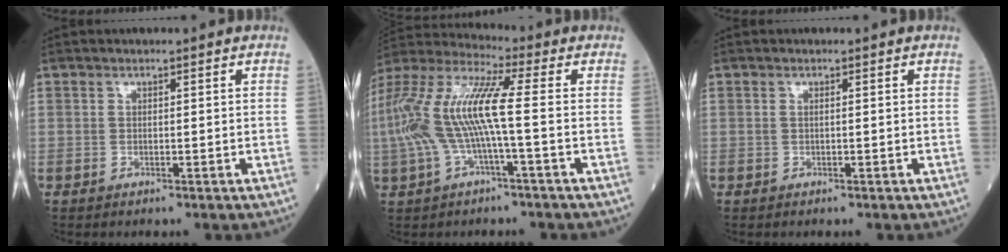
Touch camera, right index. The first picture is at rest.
{"total": 14.3, "force": [-0.9, 2.1, 14.1], "torque": [-0.312, 0.027, -0.027]}
{"total": 0.0}